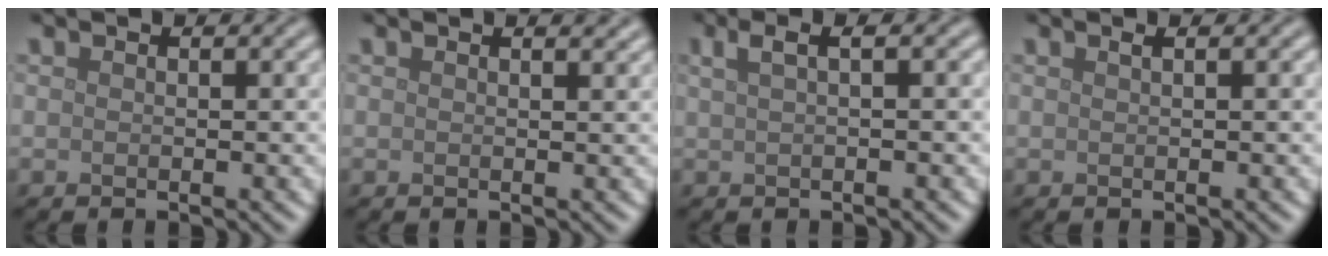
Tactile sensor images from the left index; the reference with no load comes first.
{"total": 1.2, "force": [1.0, 0.3, 0.6], "torque": [-0.005, 0.001, 0.012]}
{"total": 2.7, "force": [1.0, 0.9, 2.3], "torque": [-0.034, 0.008, 0.012]}
{"total": 0.8, "force": [0.4, 0.3, 0.6], "torque": [-0.006, 0.002, 0.003]}